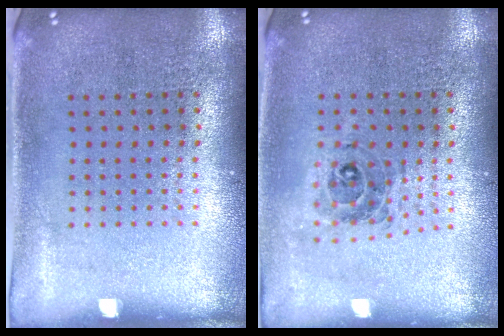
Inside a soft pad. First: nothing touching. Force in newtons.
{"total": 0.6, "press": 0.6, "slide": 0.2}